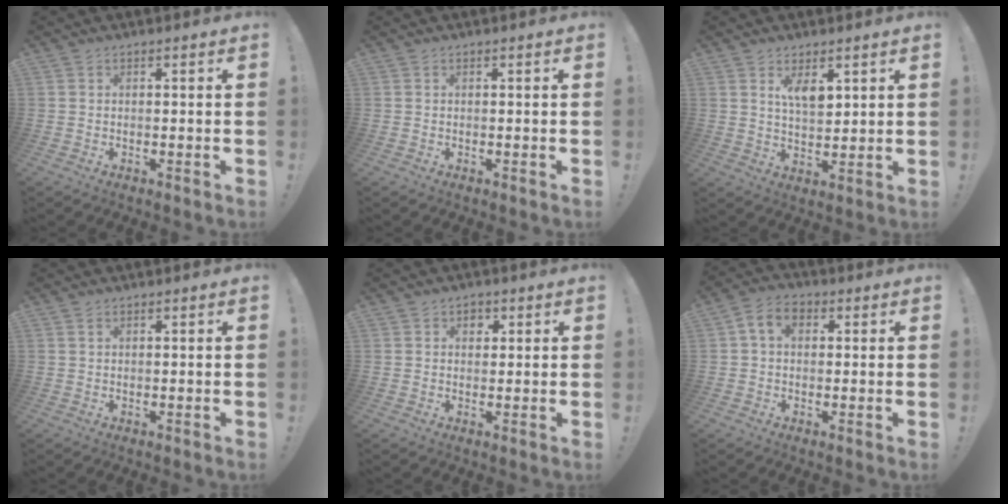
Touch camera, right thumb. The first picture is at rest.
{"total": 0.0}
{"total": 6.1, "force": [3.7, 2.8, 3.9], "torque": [-0.057, -0.022, 0.060]}
{"total": 1.0, "force": [0.6, 0.5, 0.7], "torque": [-0.010, 0.000, 0.010]}
{"total": 2.7, "force": [0.8, 2.3, 1.0], "torque": [-0.003, -0.002, 0.010]}
{"total": 6.4, "force": [1.7, 4.5, 4.2], "torque": [-0.078, 0.006, 0.032]}